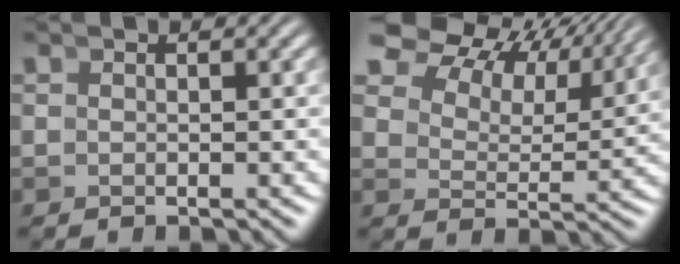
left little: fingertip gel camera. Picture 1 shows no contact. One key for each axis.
{"total": 10.1, "fx": 6.5, "fy": 5.7, "fz": 5.1, "tx": -0.089, "ty": 0.033, "tz": 0.083}